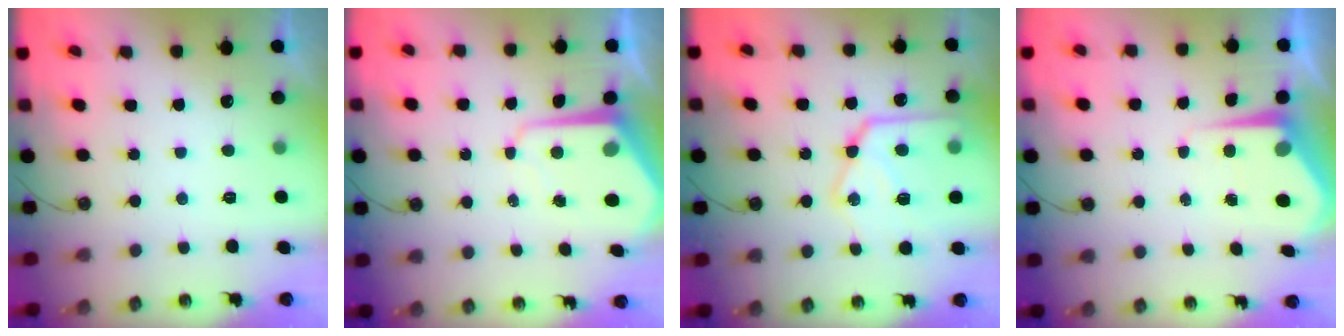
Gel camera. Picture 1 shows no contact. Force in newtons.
{"total": 7.9, "press": 7.9, "slide": 0.7}
{"total": 18.3, "press": 18.3, "slide": 1.7}
{"total": 5.6, "press": 5.6, "slide": 0.2}